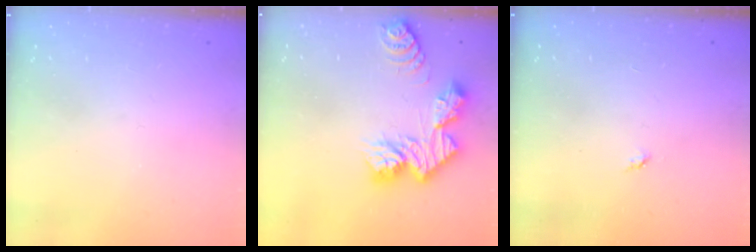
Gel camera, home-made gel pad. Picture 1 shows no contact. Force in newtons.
{"total": 12.8, "press": 12.7, "slide": 1.1}
{"total": 2.8, "press": 2.8, "slide": 0.4}